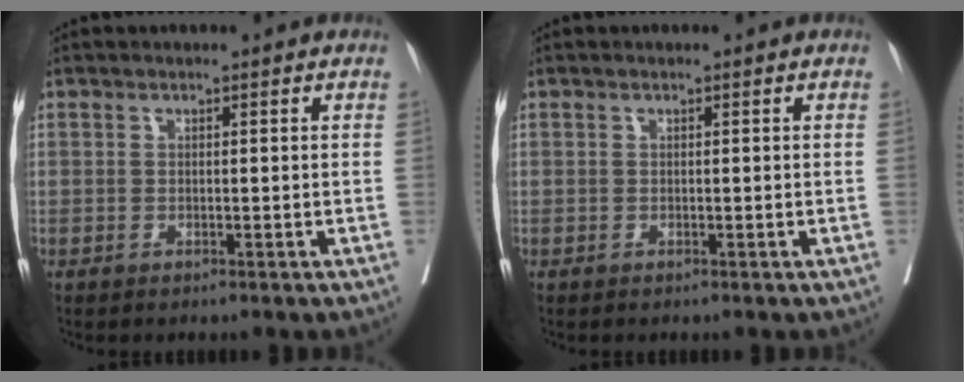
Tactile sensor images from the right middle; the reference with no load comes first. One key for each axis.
{"total": 0.0}